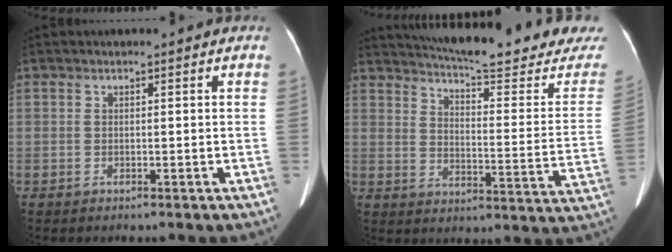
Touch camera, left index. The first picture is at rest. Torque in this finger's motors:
{"motor_torque": [0.80, -1.33, 0.21, 0.07]}